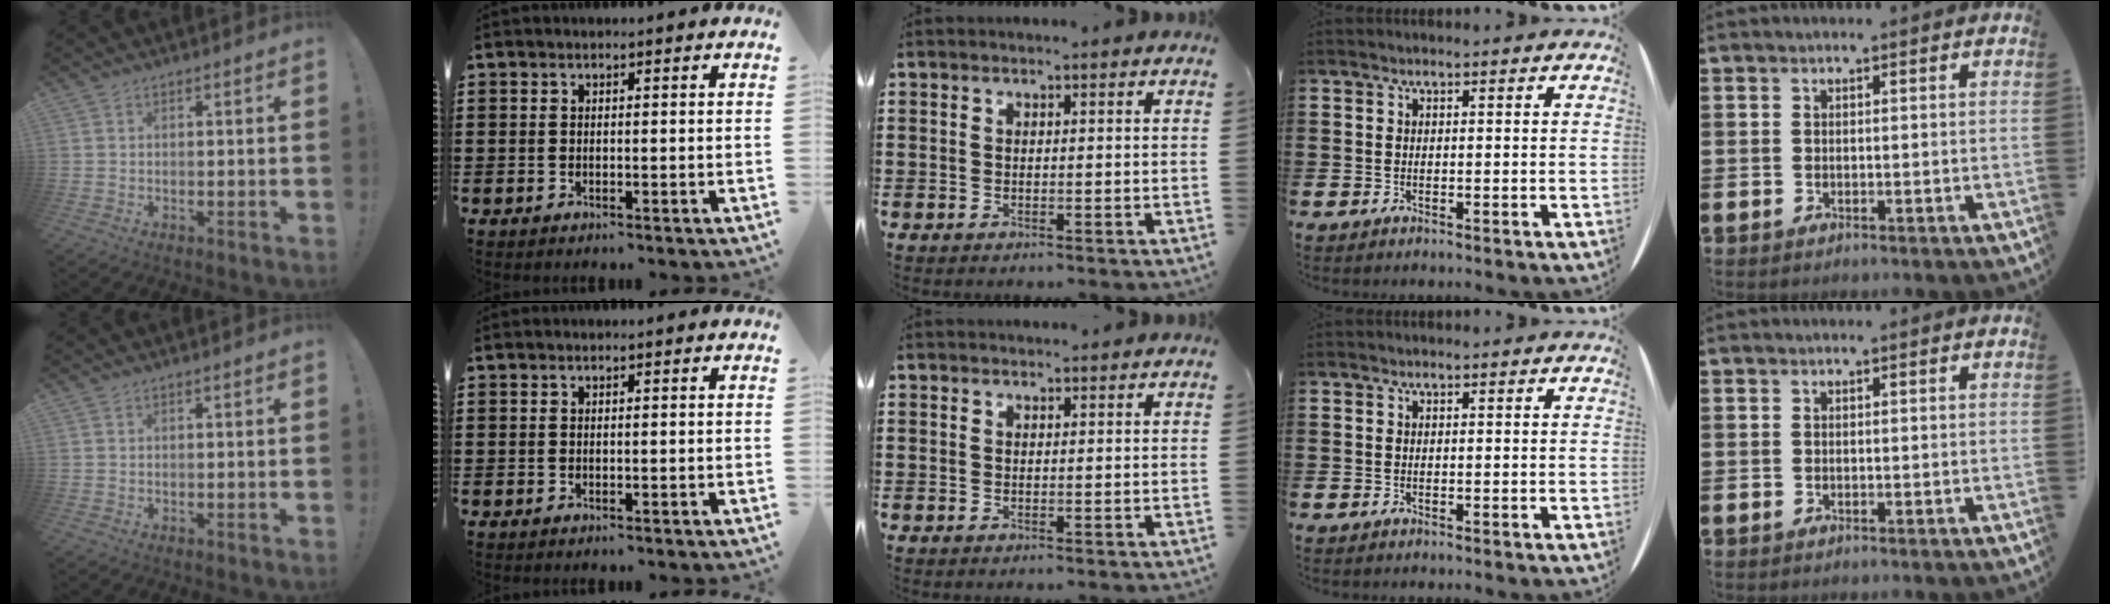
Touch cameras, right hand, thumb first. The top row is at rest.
{"middle": {"total": 0.5, "force": [0.5, 0.2, 0.0], "torque": [0.006, -0.003, 0.008]}}